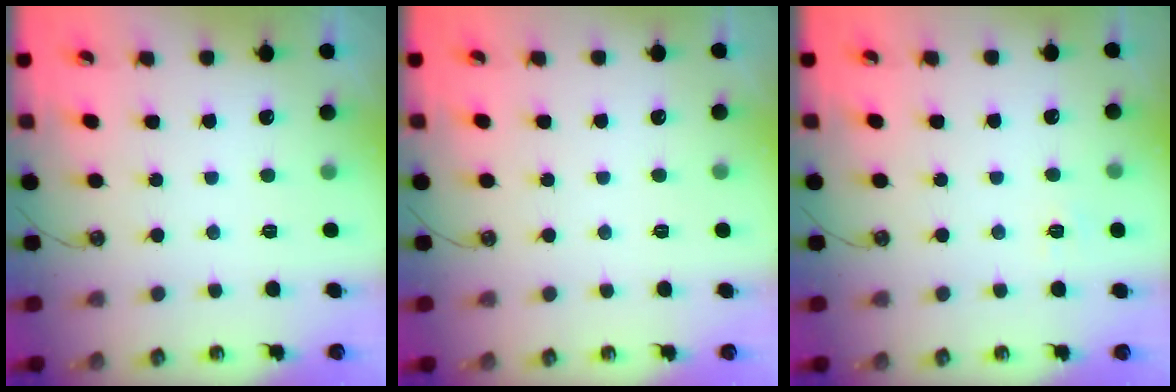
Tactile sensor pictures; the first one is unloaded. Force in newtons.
{"total": 0.0}
{"total": 4.2, "press": 4.2, "slide": 0.5}